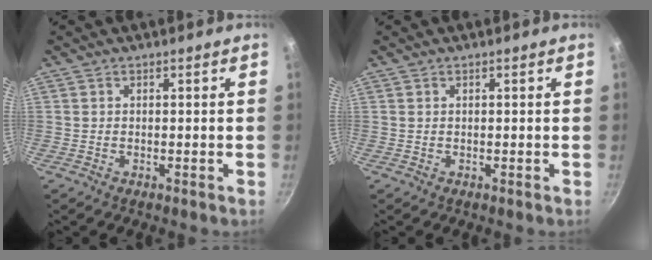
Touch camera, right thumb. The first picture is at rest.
{"total": 0.0}